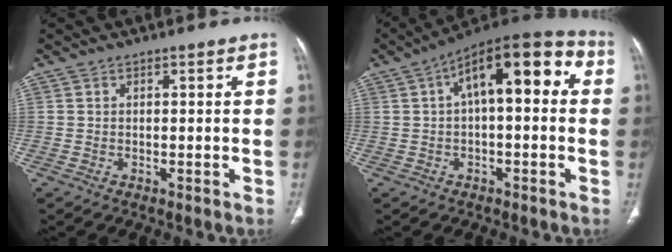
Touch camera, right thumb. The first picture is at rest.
{"total": 16.1, "force": [3.2, 6.9, 14.2], "torque": [-0.183, 0.045, 0.039]}